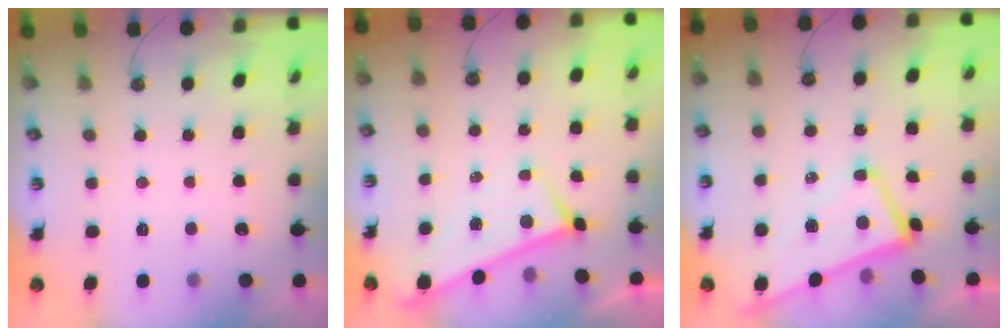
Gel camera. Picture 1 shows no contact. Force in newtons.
{"total": 0.0}
{"total": 2.1, "press": 2.0, "slide": 0.7}